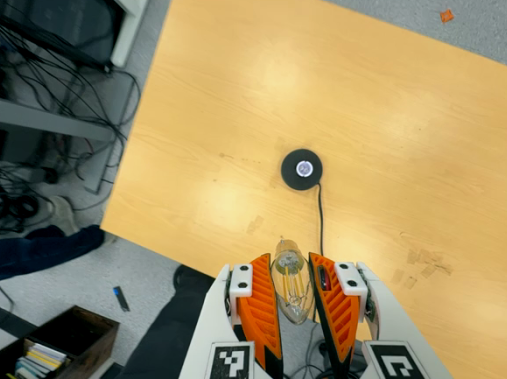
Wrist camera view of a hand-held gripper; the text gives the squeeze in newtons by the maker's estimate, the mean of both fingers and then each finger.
{"total": 13.2, "left": 13.5, "right": 12.9}